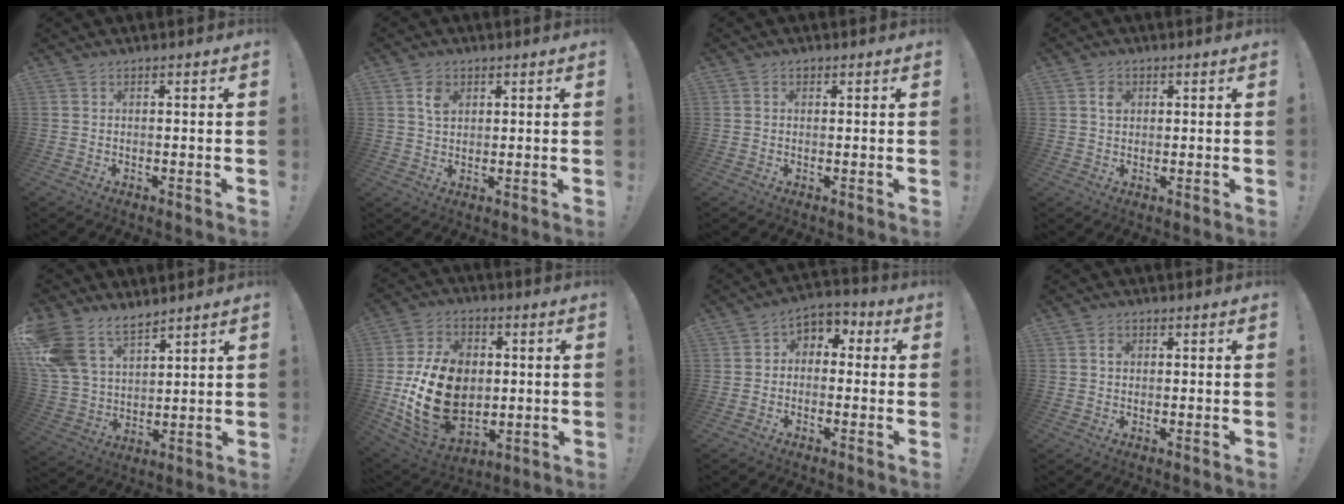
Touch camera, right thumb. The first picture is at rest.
{"total": 4.4, "force": [2.1, 3.1, 2.2], "torque": [-0.026, -0.006, 0.035]}
{"total": 0.9, "force": [0.2, 0.9, 0.3], "torque": [-0.002, 0.001, 0.003]}
{"total": 2.6, "force": [0.8, 2.2, 1.1], "torque": [-0.001, -0.005, 0.010]}
{"total": 15.0, "force": [10.5, 8.7, 6.2], "torque": [-0.145, -0.056, 0.209]}
{"total": 22.3, "force": [-1.1, 16.1, 15.4], "torque": [-0.281, 0.006, 0.001]}
{"total": 4.7, "force": [-1.4, 3.8, 2.3], "torque": [-0.035, 0.018, -0.022]}
{"total": 1.3, "force": [0.3, 1.2, 0.5], "torque": [-0.003, 0.001, 0.002]}